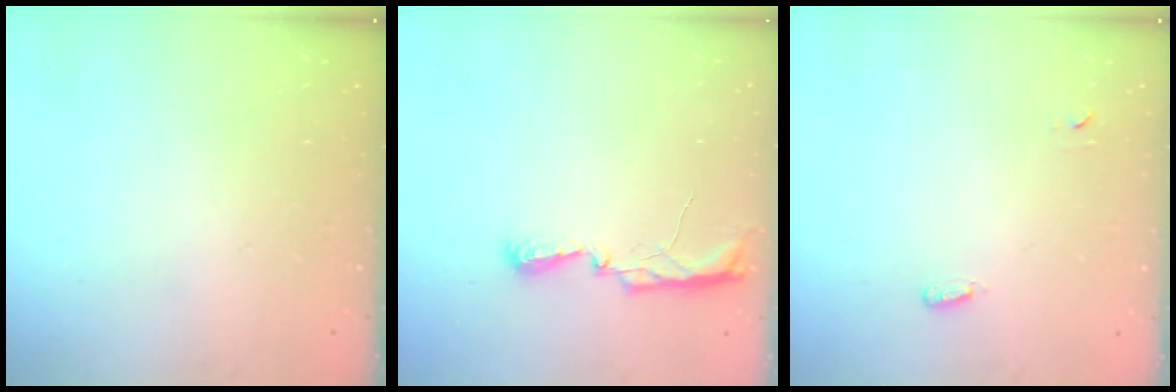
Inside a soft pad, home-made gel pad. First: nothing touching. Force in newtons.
{"total": 6.4, "press": 6.3, "slide": 0.8}
{"total": 3.7, "press": 3.3, "slide": 1.6}